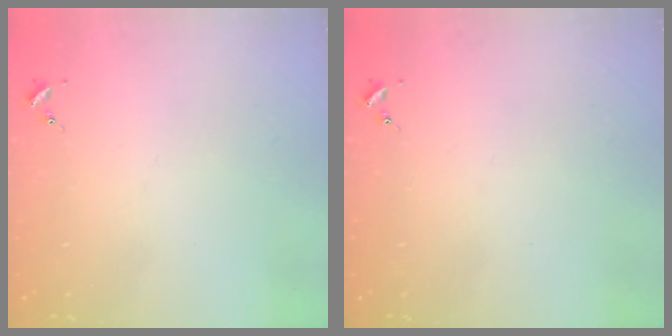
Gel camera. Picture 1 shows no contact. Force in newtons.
{"total": 0.0}